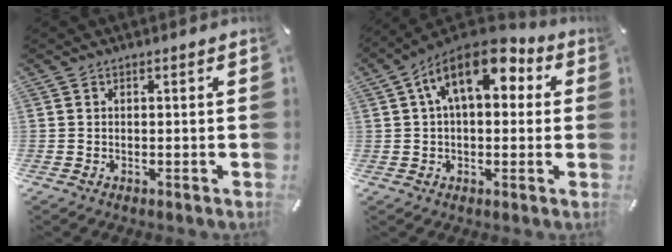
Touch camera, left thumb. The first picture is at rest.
{"total": 13.7, "force": [5.3, 7.3, 10.4], "torque": [-0.167, -0.006, 0.090]}